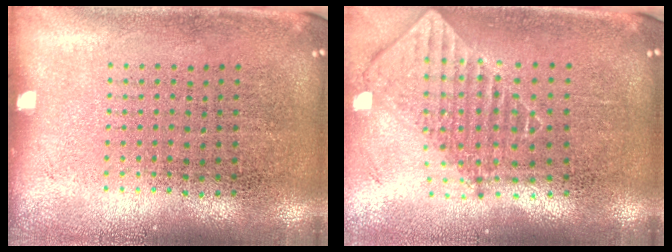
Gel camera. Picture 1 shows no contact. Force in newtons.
{"total": 2.0, "press": 1.6, "slide": 1.2}